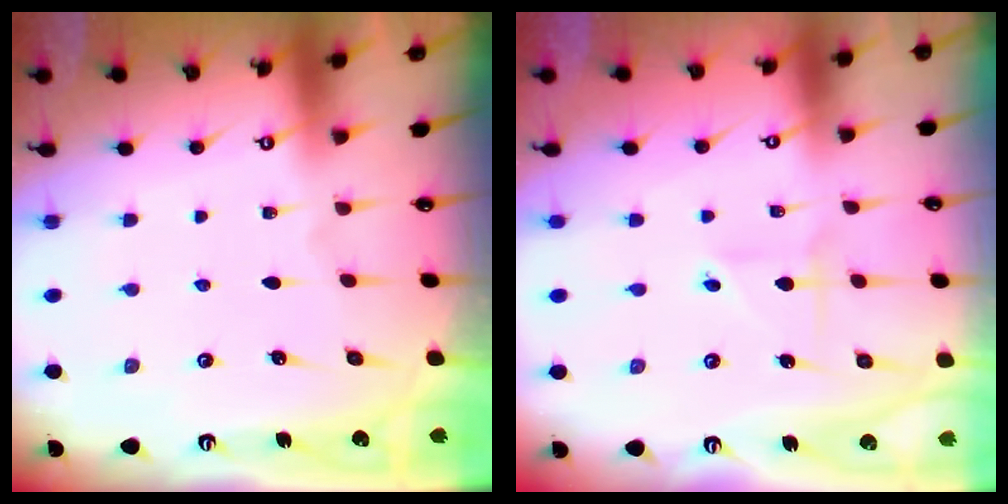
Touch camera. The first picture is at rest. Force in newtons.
{"total": 2.0, "press": 1.9, "slide": 0.3}